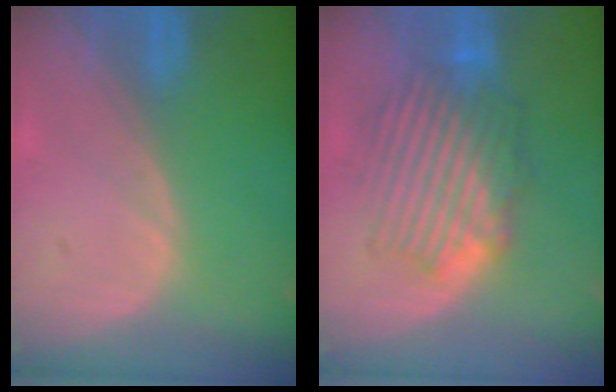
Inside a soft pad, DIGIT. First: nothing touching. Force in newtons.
{"total": 8.5, "press": 8.3, "slide": 1.9}